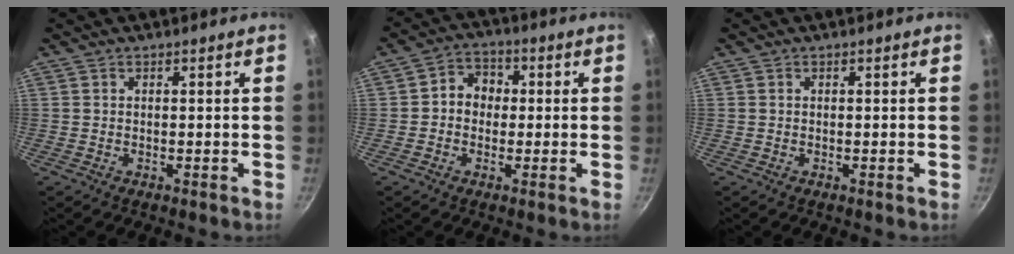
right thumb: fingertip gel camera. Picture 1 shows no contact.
{"total": 5.9, "force": [0.1, 5.0, 3.0], "torque": [-0.015, 0.012, -0.012]}
{"total": 0.0}